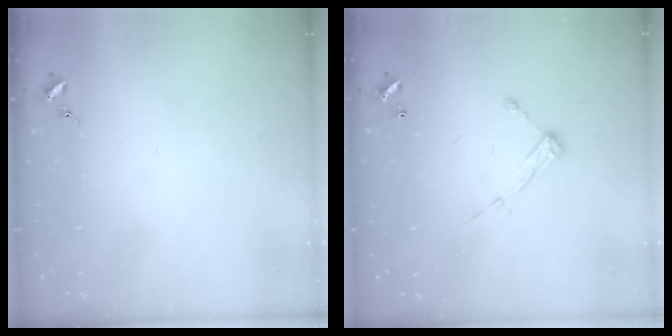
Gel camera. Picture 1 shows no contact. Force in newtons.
{"total": 6.5, "press": 6.4, "slide": 0.6}